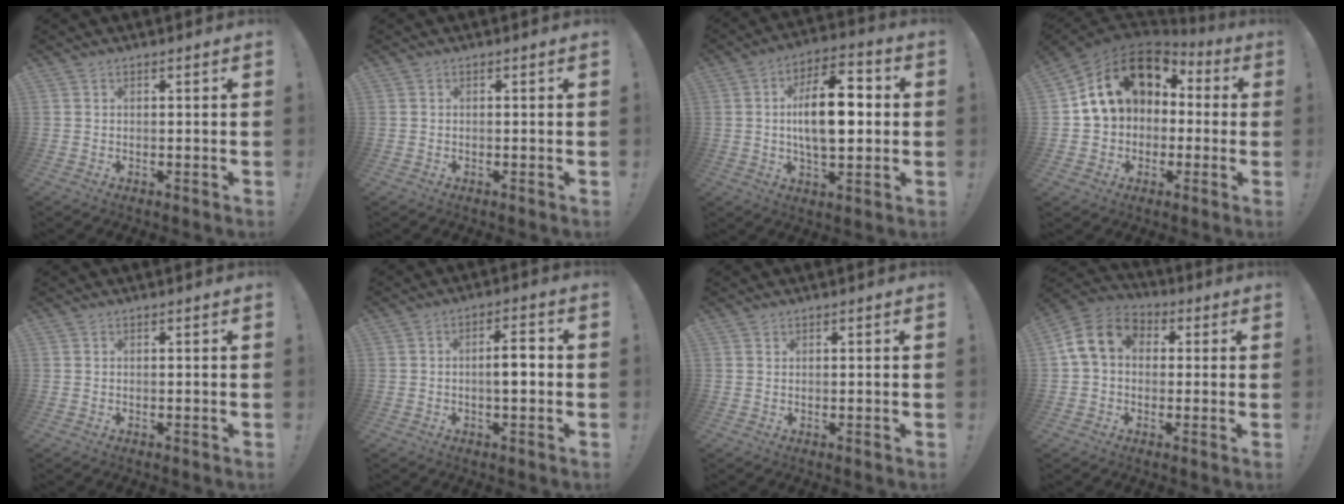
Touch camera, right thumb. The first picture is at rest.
{"total": 0.0}
{"total": 16.1, "force": [0.9, 7.8, 14.0], "torque": [-0.232, 0.003, 0.007]}
{"total": 17.6, "force": [5.9, 13.0, 10.2], "torque": [-0.166, -0.010, 0.116]}
{"total": 0.0}
{"total": 5.6, "force": [-0.6, 1.5, 5.4], "torque": [-0.079, 0.007, -0.017]}
{"total": 0.7, "force": [0.7, 0.3, 0.1], "torque": [0.001, -0.002, 0.013]}
{"total": 12.6, "force": [2.4, 9.6, 7.9], "torque": [-0.127, 0.016, 0.054]}